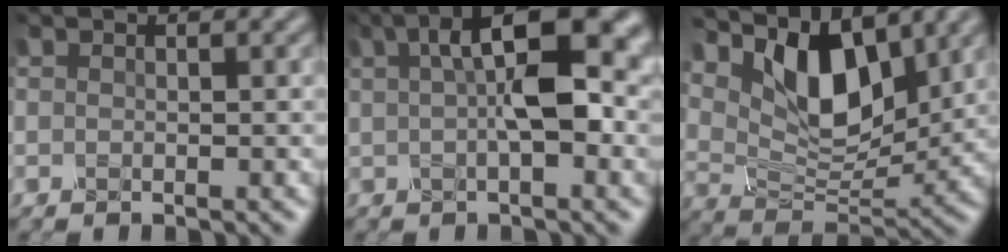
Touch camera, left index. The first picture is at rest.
{"total": 8.1, "force": [1.6, 3.0, 7.4], "torque": [-0.115, 0.017, 0.019]}
{"total": 8.6, "force": [4.2, 4.5, 6.1], "torque": [-0.107, -0.003, 0.071]}